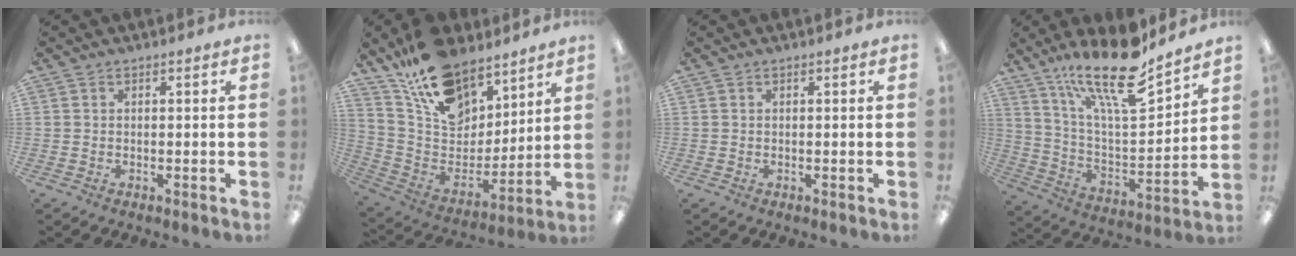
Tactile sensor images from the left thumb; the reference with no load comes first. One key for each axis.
{"total": 18.0, "fx": 13.6, "fy": 9.3, "fz": 7.3, "tx": -0.149, "ty": -0.085, "tz": 0.253}
{"total": 0.0}
{"total": 21.3, "fx": 15.8, "fy": 5.9, "fz": 13.0, "tx": -0.228, "ty": -0.104, "tz": 0.268}